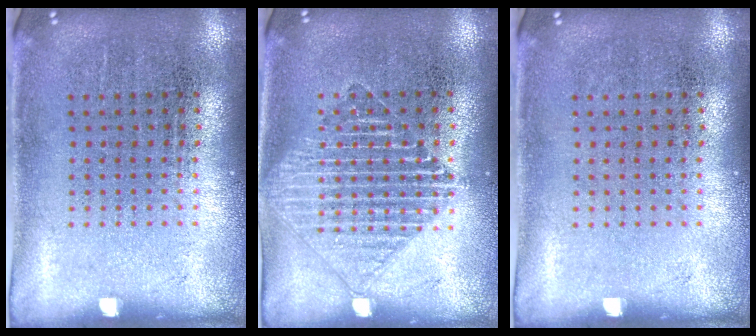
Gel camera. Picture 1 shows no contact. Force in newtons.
{"total": 1.5, "press": 1.5, "slide": 0.2}
{"total": 0.0}